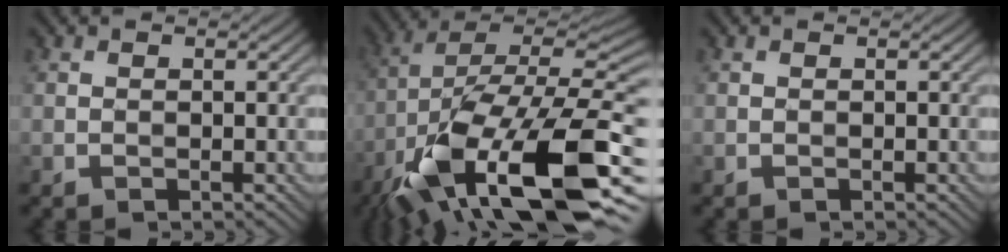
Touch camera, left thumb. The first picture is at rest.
{"total": 19.4, "force": [-8.8, 8.0, 15.3], "torque": [-0.290, -0.010, -0.151]}
{"total": 0.0}